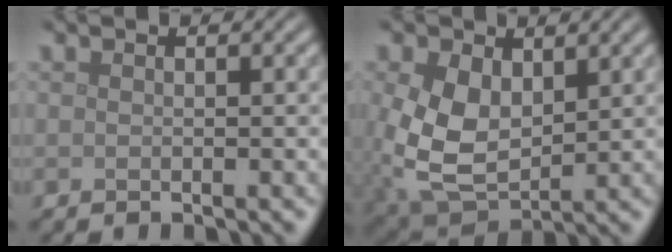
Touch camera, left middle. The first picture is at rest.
{"total": 7.8, "force": [0.7, 5.4, 5.6], "torque": [-0.157, -0.020, 0.028]}